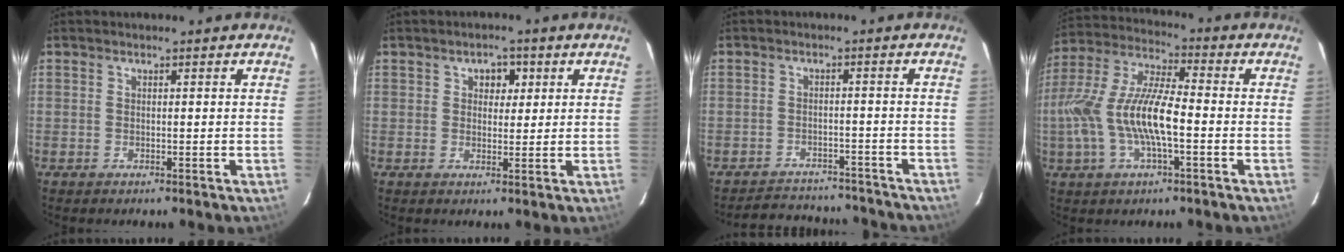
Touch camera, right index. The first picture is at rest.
{"total": 3.1, "force": [1.1, 2.6, 1.4], "torque": [-0.014, 0.010, 0.017]}
{"total": 14.0, "force": [-12.7, 4.4, 3.8], "torque": [-0.083, 0.018, -0.157]}
{"total": 15.4, "force": [-3.4, 4.7, 14.3], "torque": [-0.293, 0.000, -0.063]}